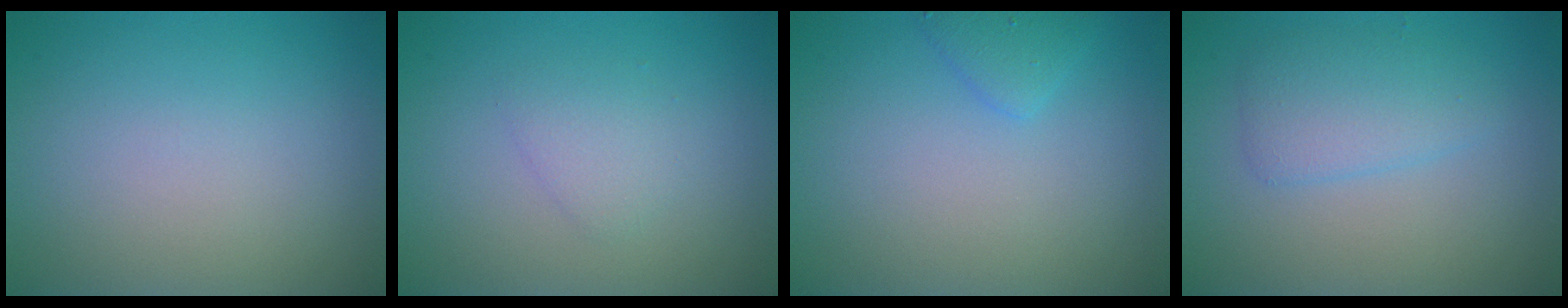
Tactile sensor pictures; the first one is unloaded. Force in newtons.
{"total": 1.6, "press": 1.6, "slide": 0.1}
{"total": 1.5, "press": 1.5, "slide": 0.0}
{"total": 2.8, "press": 2.8, "slide": 0.1}